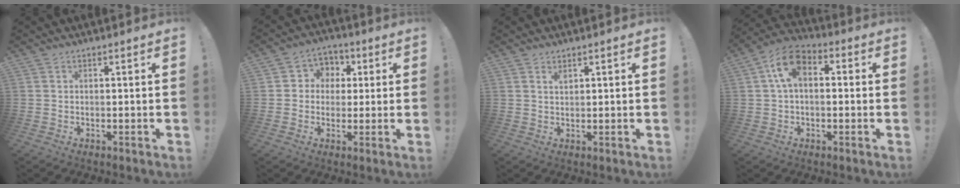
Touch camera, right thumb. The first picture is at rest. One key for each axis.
{"total": 6.6, "fx": -0.4, "fy": 6.4, "fz": 1.6, "tx": -0.017, "ty": 0.010, "tz": -0.003}
{"total": 1.4, "fx": 1.2, "fy": 0.3, "fz": 0.7, "tx": -0.007, "ty": -0.003, "tz": 0.021}
{"total": 10.0, "fx": 2.0, "fy": 6.7, "fz": 7.1, "tx": -0.125, "ty": 0.012, "tz": 0.042}